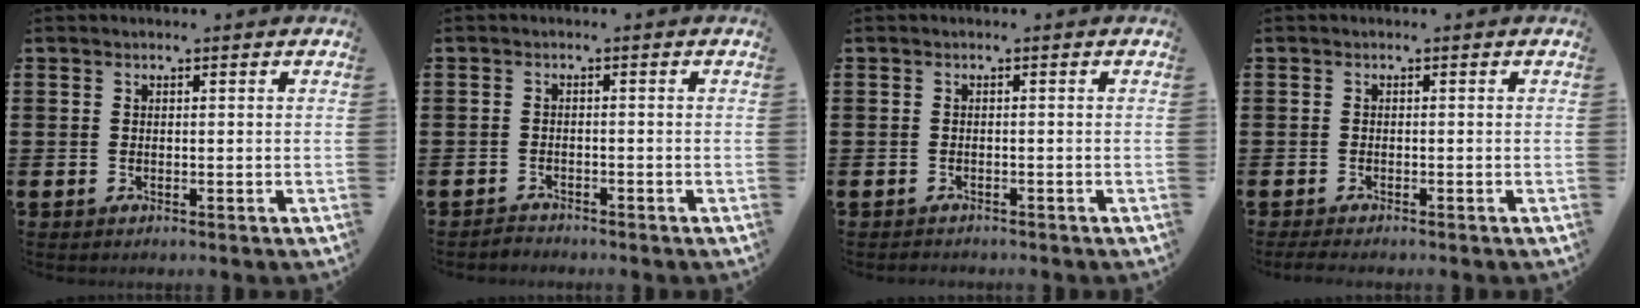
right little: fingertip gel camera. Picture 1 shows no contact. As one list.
[{"total": 1.2, "force": [-1.2, 0.1, -0.2], "torque": [0.000, 0.003, -0.025]}, {"total": 0.6, "force": [-0.5, 0.1, -0.1], "torque": [-0.001, -0.001, -0.012]}, {"total": 0.9, "force": [-0.7, 0.1, 0.6], "torque": [-0.011, -0.002, -0.015]}]